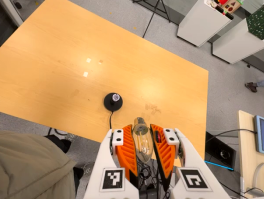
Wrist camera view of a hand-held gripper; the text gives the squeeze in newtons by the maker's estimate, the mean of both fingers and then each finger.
{"total": 20.6, "left": 22.3, "right": 18.9}